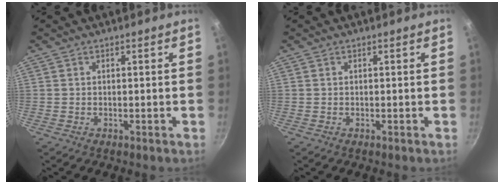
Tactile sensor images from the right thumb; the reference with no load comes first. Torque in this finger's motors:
{"motor_torque": [0.13, 0.13, 0.00, 0.00, 0.00]}